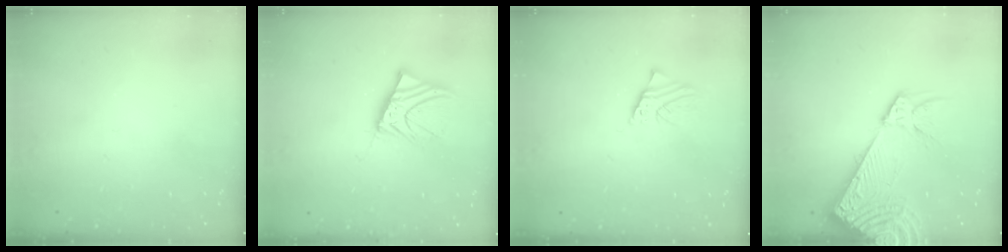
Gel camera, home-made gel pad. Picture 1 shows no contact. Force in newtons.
{"total": 9.6, "press": 9.4, "slide": 1.6}
{"total": 2.2, "press": 2.2, "slide": 0.3}
{"total": 13.3, "press": 12.9, "slide": 3.1}